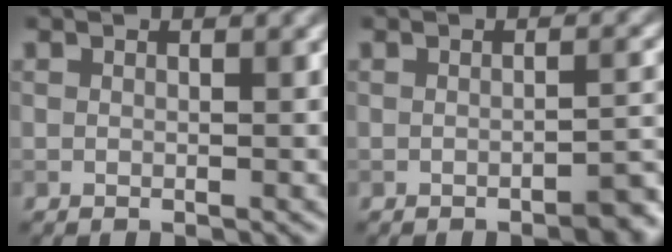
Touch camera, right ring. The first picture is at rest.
{"total": 2.3, "force": [-1.7, 0.5, 1.5], "torque": [-0.015, 0.006, -0.024]}